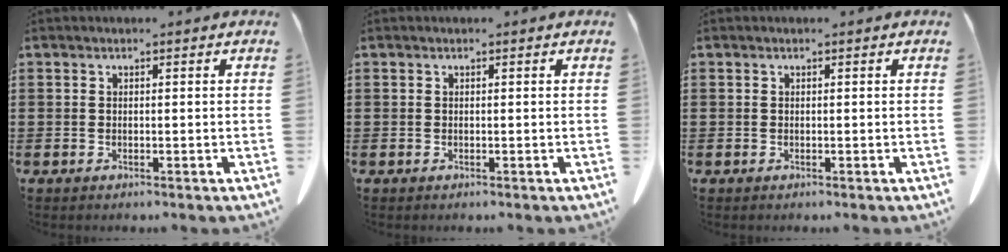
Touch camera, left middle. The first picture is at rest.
{"total": 0.0}
{"total": 0.0}